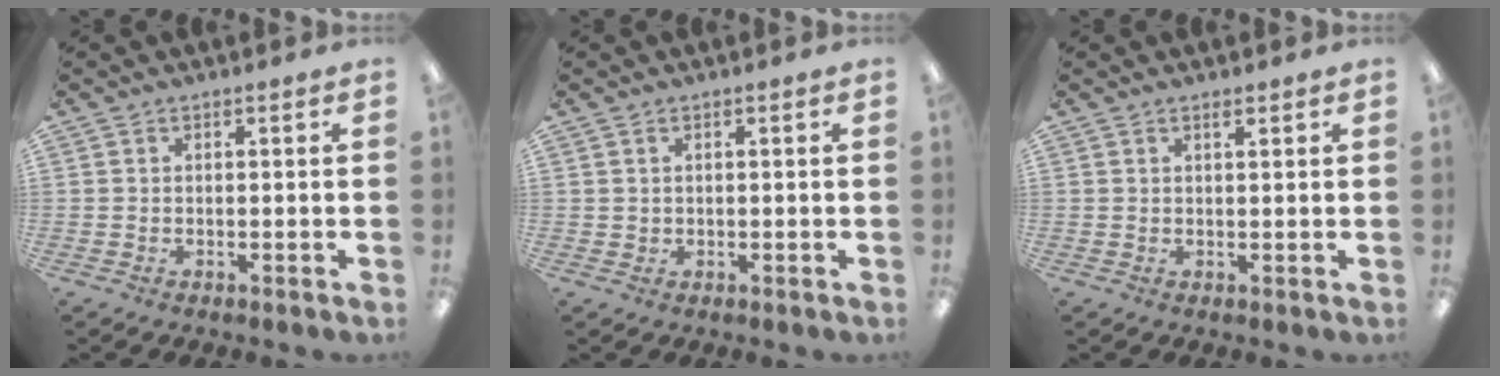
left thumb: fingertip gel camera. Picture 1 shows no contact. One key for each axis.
{"total": 0.9, "fx": 0.5, "fy": 0.8, "fz": 0.1, "tx": -0.003, "ty": 0.004, "tz": 0.008}
{"total": 1.3, "fx": 1.1, "fy": 0.3, "fz": 0.7, "tx": -0.016, "ty": -0.001, "tz": 0.019}